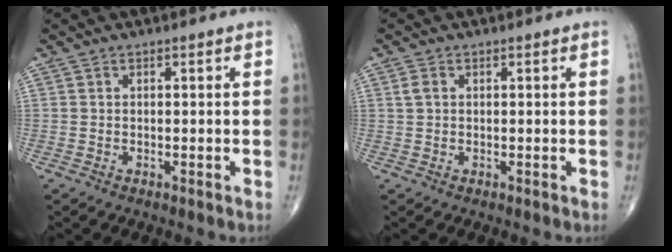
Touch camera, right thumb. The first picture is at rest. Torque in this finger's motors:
{"motor_torque": [-0.38, -0.13, 0.29, 0.09, 0.03]}